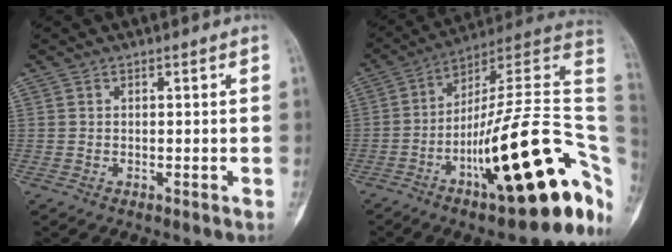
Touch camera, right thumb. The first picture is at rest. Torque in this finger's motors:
{"motor_torque": [1.65, -0.06, 1.74, -1.03, 0.56]}